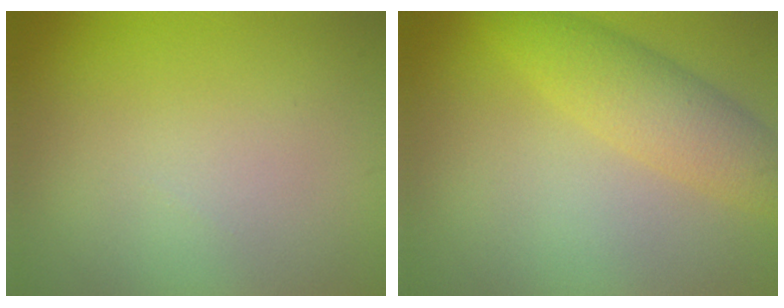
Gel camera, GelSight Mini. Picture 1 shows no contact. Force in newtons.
{"total": 4.5, "press": 4.5, "slide": 0.1}